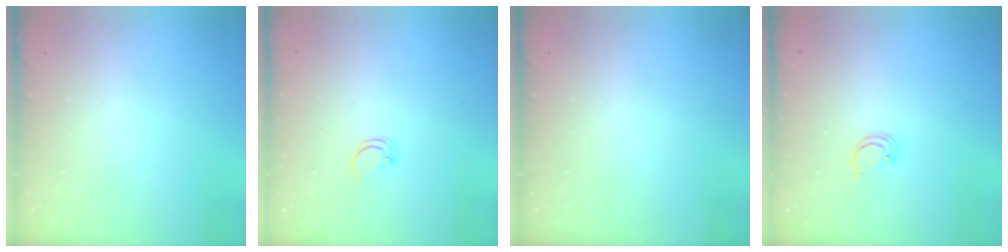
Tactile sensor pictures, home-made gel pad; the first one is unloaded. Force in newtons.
{"total": 3.5, "press": 3.4, "slide": 0.3}
{"total": 0.0}
{"total": 2.4, "press": 2.4, "slide": 0.2}